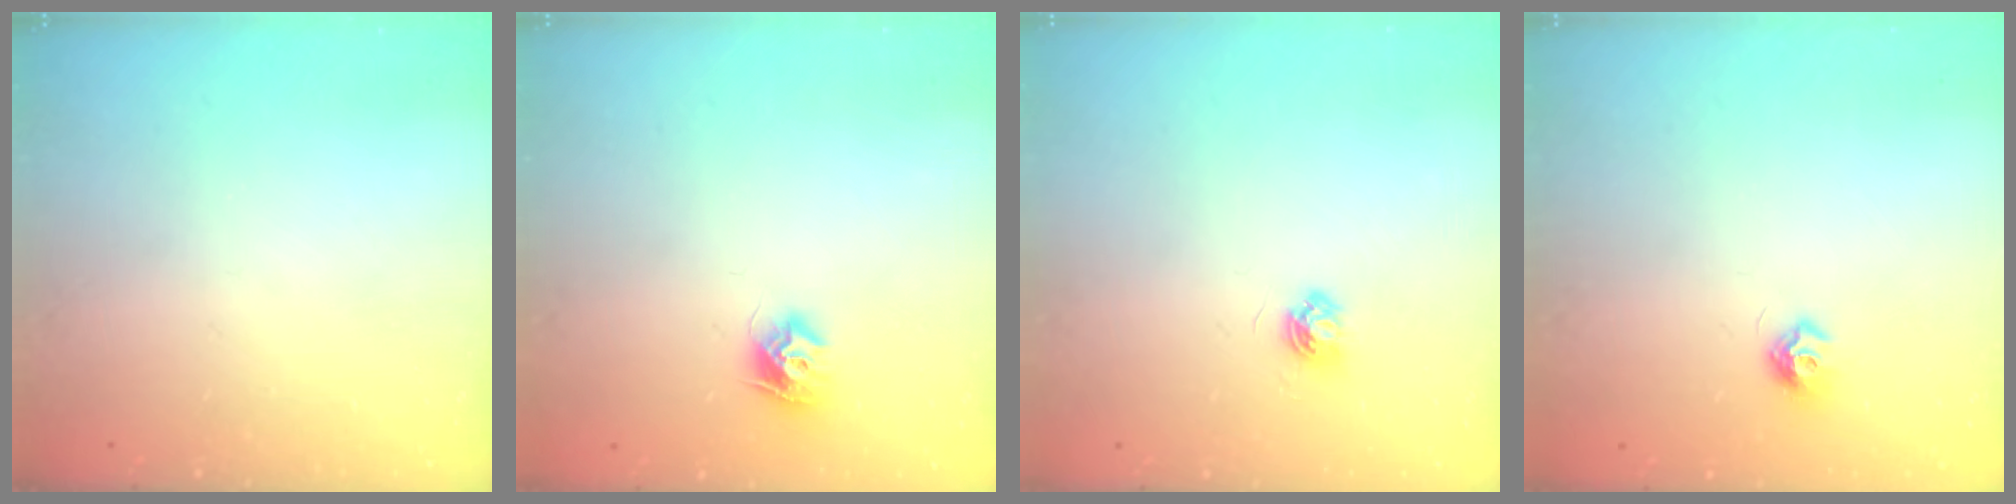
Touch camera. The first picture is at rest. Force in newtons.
{"total": 8.3, "press": 8.3, "slide": 0.5}
{"total": 4.2, "press": 4.2, "slide": 0.4}
{"total": 7.3, "press": 7.2, "slide": 0.7}